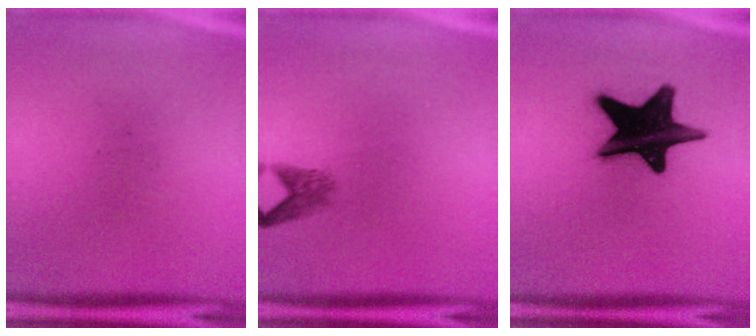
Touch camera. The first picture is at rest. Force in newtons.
{"total": 2.0}
{"total": 19.8}